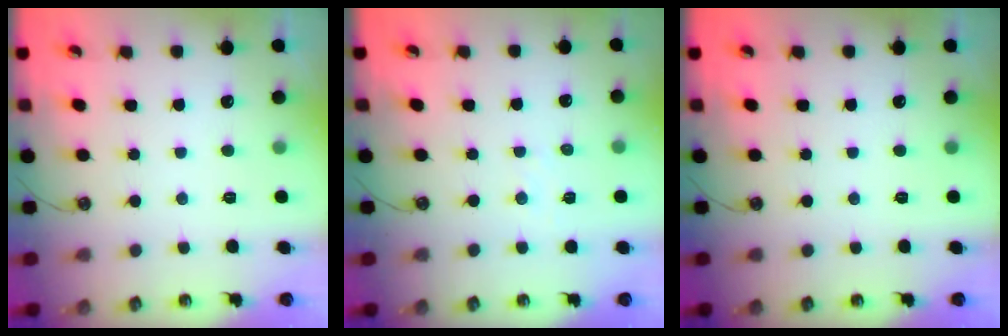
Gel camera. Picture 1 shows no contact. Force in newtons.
{"total": 3.2, "press": 3.2, "slide": 0.4}
{"total": 0.0}